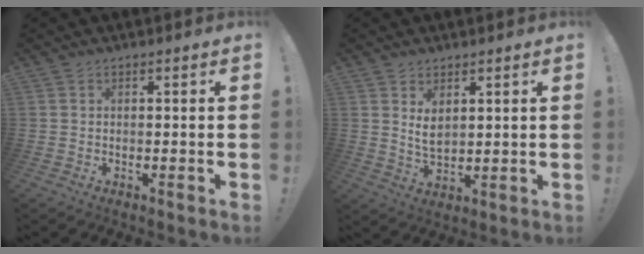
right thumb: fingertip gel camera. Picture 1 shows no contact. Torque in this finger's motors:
{"motor_torque": [-0.28, 0.31, 0.26, 0.09, 0.07]}